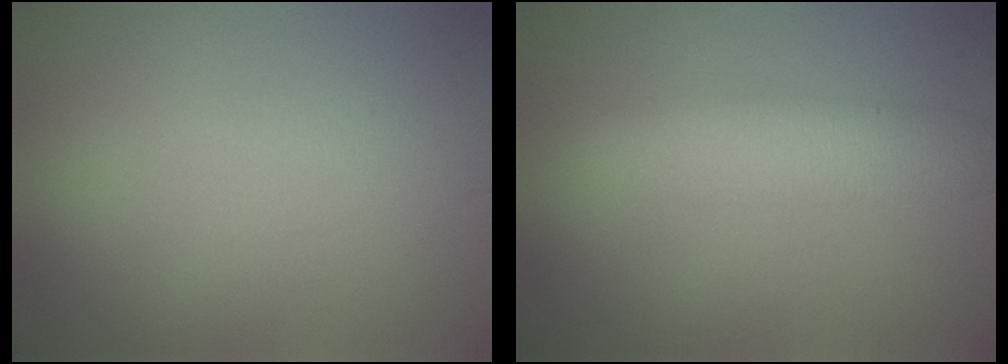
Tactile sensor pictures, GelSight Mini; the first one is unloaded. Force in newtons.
{"total": 3.8, "press": 3.8, "slide": 0.0}